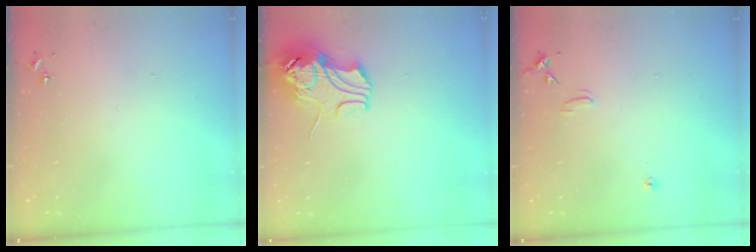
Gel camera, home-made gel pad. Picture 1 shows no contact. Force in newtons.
{"total": 11.2, "press": 11.0, "slide": 1.7}
{"total": 7.0, "press": 7.0, "slide": 0.6}